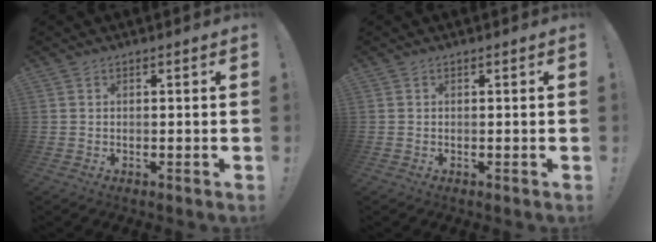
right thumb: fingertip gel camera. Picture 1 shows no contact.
{"total": 0.0}